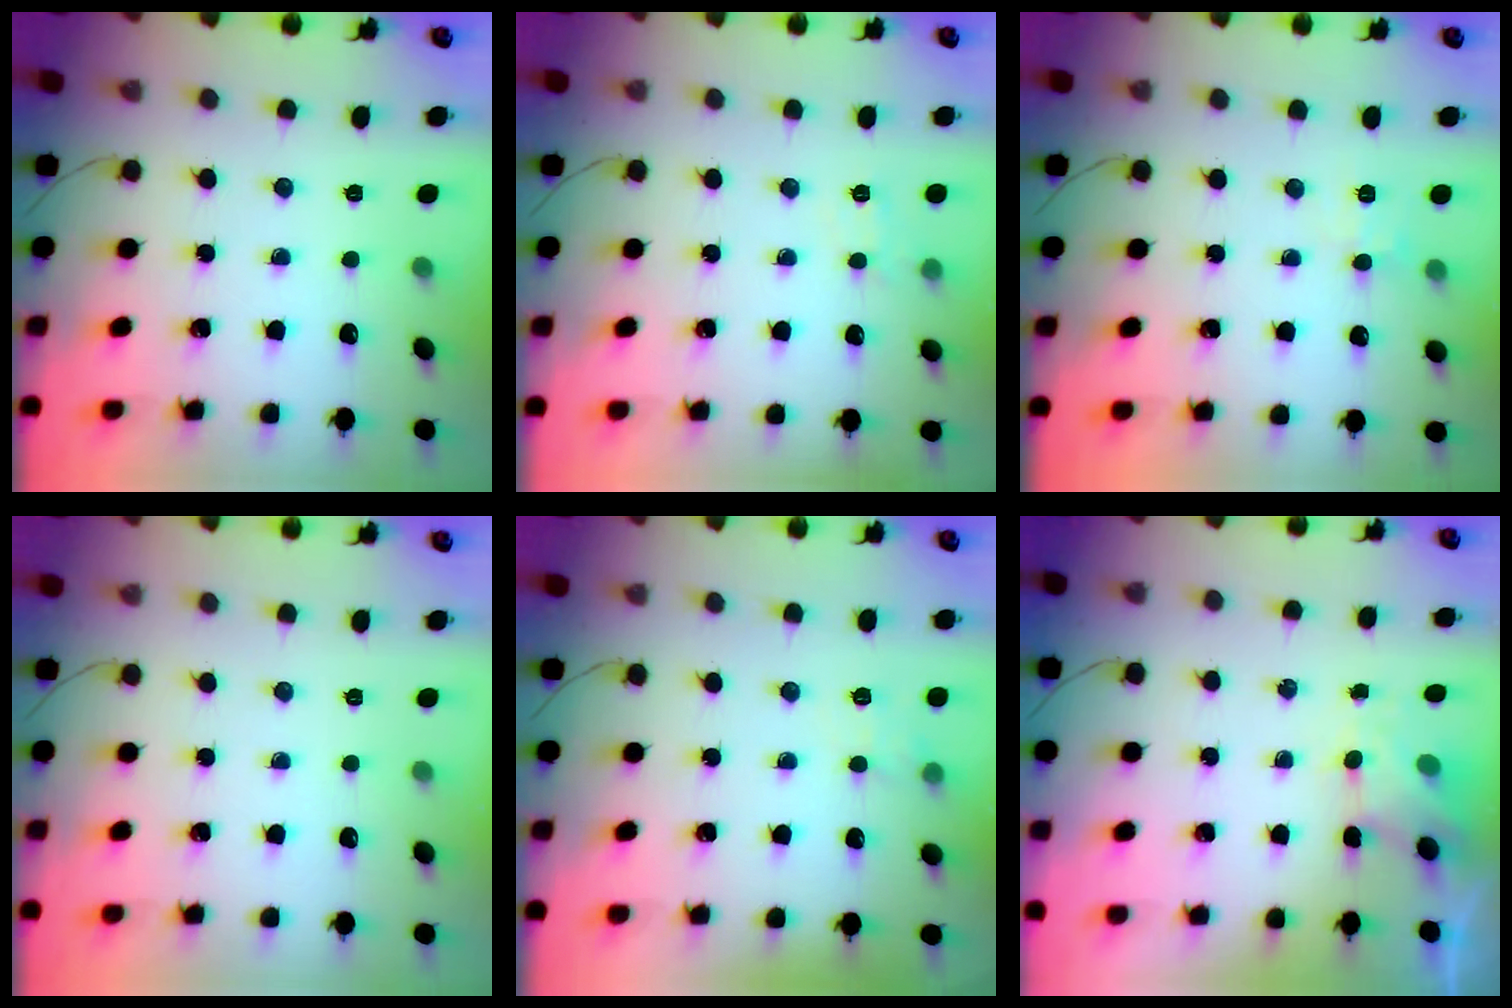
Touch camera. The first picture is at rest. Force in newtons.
{"total": 6.8, "press": 6.6, "slide": 1.6}
{"total": 7.1, "press": 6.9, "slide": 1.7}
{"total": 0.0}
{"total": 7.0, "press": 6.8, "slide": 1.7}
{"total": 4.1, "press": 3.9, "slide": 1.1}